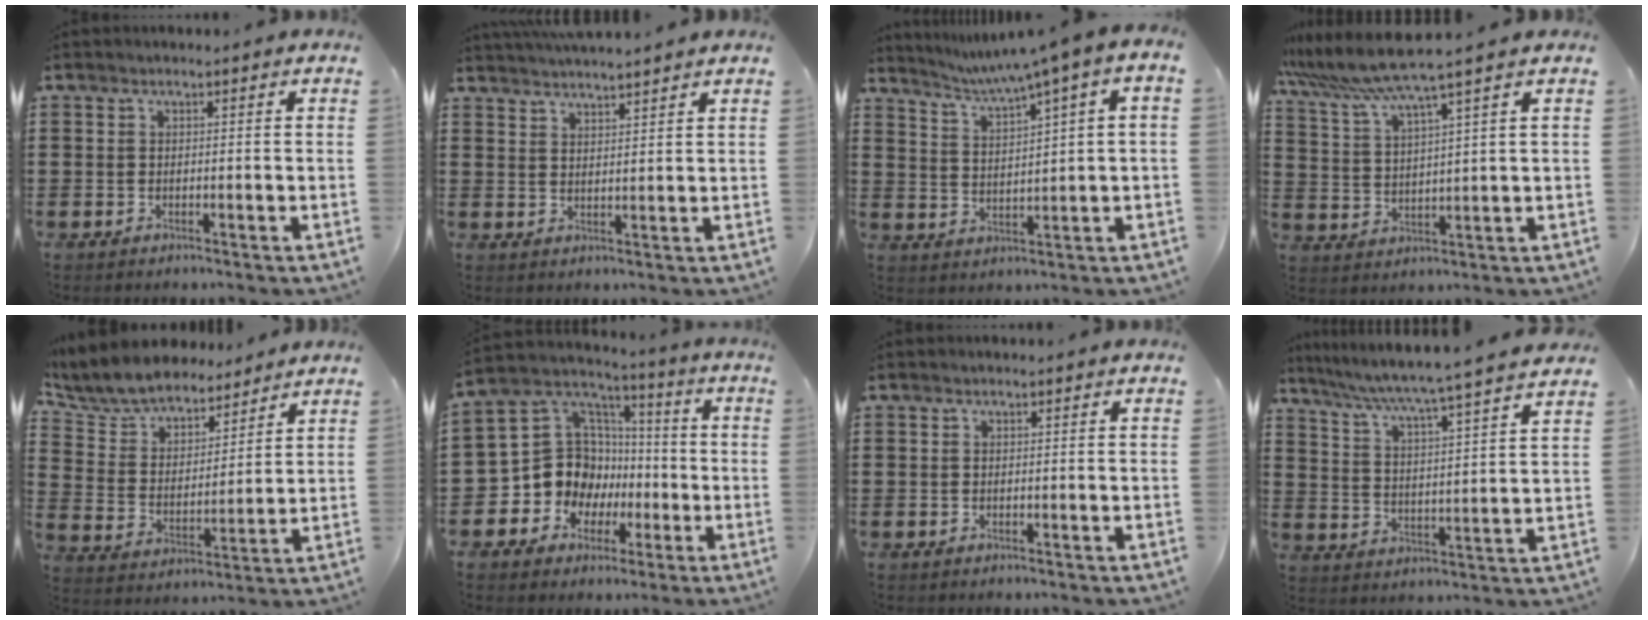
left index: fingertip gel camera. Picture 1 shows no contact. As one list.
[{"total": 2.8, "force": [2.8, -0.5, -0.1], "torque": [-0.007, -0.010, 0.052]}, {"total": 4.3, "force": [2.7, -0.6, 3.4], "torque": [-0.075, -0.022, 0.035]}, {"total": 6.9, "force": [5.8, -0.7, 3.6], "torque": [-0.092, -0.030, 0.099]}, {"total": 7.0, "force": [6.7, 1.6, 1.1], "torque": [-0.060, -0.039, 0.117]}, {"total": 12.6, "force": [-2.5, 11.4, 5.0], "torque": [-0.150, -0.001, -0.038]}, {"total": 0.0}, {"total": 4.7, "force": [4.2, -1.1, 2.0], "torque": [-0.060, -0.044, 0.060]}]